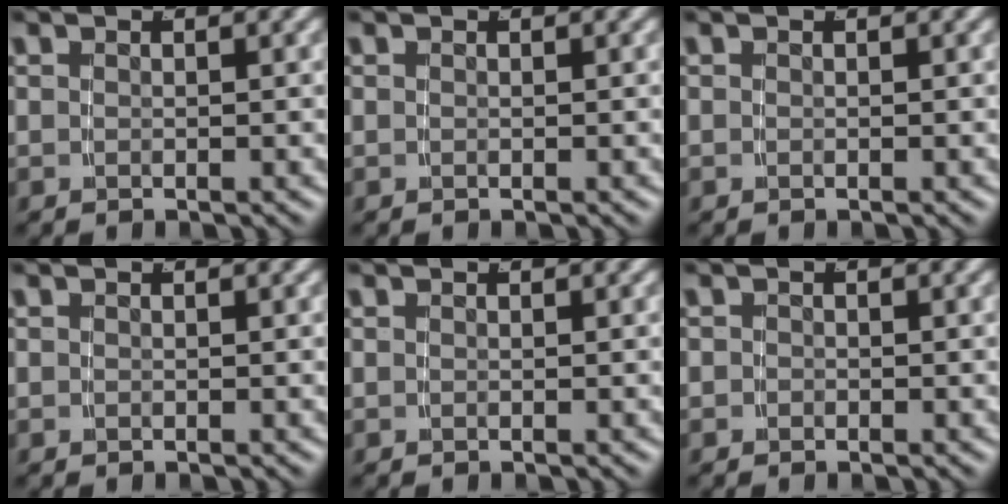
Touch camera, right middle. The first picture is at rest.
{"total": 0.0}
{"total": 0.0}
{"total": 0.0}
{"total": 0.0}
{"total": 0.6, "force": [-0.5, 0.2, -0.2], "torque": [0.004, -0.007, -0.006]}